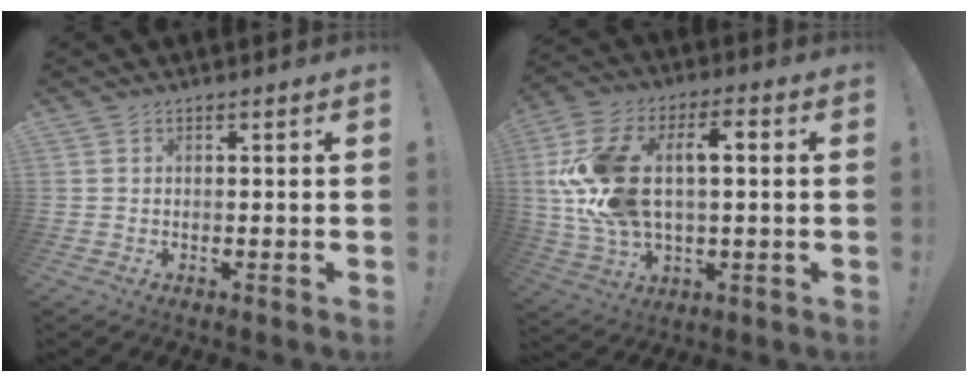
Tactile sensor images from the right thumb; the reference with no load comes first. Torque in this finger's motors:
{"motor_torque": [2.22, 2.25, 0.74, 0.56, 0.23]}